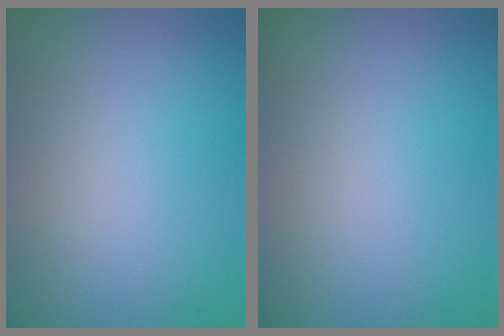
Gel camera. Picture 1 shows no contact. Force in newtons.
{"total": 0.0}